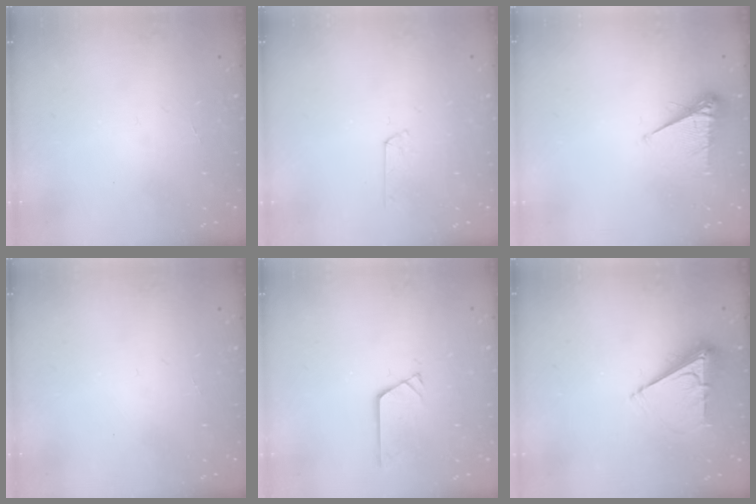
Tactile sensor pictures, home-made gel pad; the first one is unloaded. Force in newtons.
{"total": 2.8, "press": 2.8, "slide": 0.3}
{"total": 5.7, "press": 5.7, "slide": 0.6}
{"total": 0.0}
{"total": 3.4, "press": 3.4, "slide": 0.4}
{"total": 7.1, "press": 7.0, "slide": 0.7}